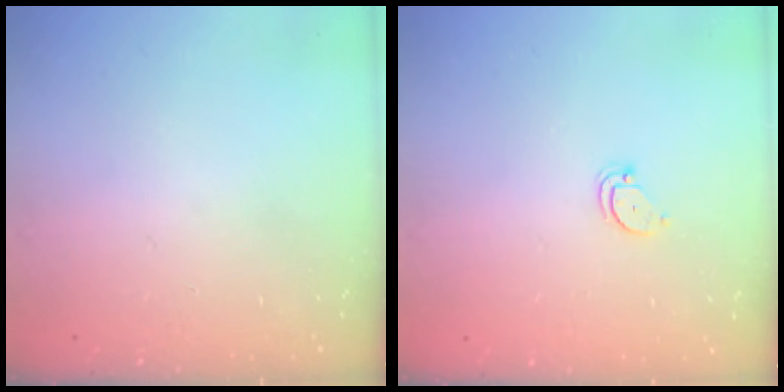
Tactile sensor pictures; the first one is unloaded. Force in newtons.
{"total": 2.6, "press": 2.6, "slide": 0.1}